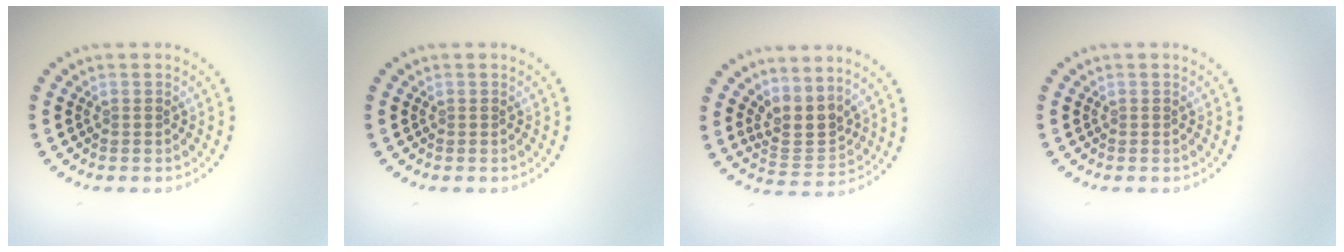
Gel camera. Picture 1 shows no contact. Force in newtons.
{"total": 0.0}
{"total": 2.9, "press": 2.3, "slide": 1.9}
{"total": 0.0}